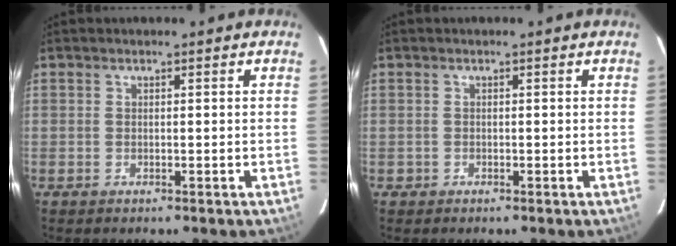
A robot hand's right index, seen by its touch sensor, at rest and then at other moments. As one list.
[{"total": 0.9, "force": [-0.4, 0.8, -0.1], "torque": [0.000, 0.004, -0.004]}]